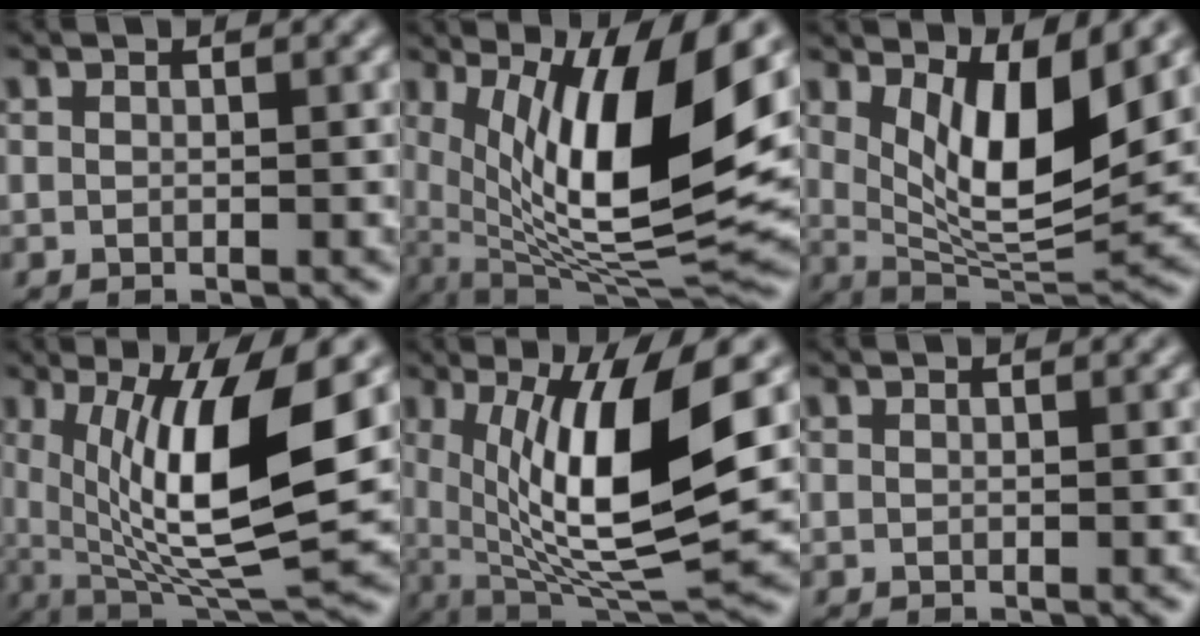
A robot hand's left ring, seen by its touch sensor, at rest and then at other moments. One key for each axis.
{"total": 13.1, "fx": 3.3, "fy": 3.9, "fz": 12.1, "tx": -0.203, "ty": -0.013, "tz": 0.064}
{"total": 8.2, "fx": 3.0, "fy": 2.7, "fz": 7.2, "tx": -0.121, "ty": -0.025, "tz": 0.059}
{"total": 11.3, "fx": 2.0, "fy": 3.1, "fz": 10.6, "tx": -0.177, "ty": -0.015, "tz": 0.043}
{"total": 11.4, "fx": 2.0, "fy": 3.1, "fz": 10.8, "tx": -0.181, "ty": -0.012, "tz": 0.040}
{"total": 0.0}